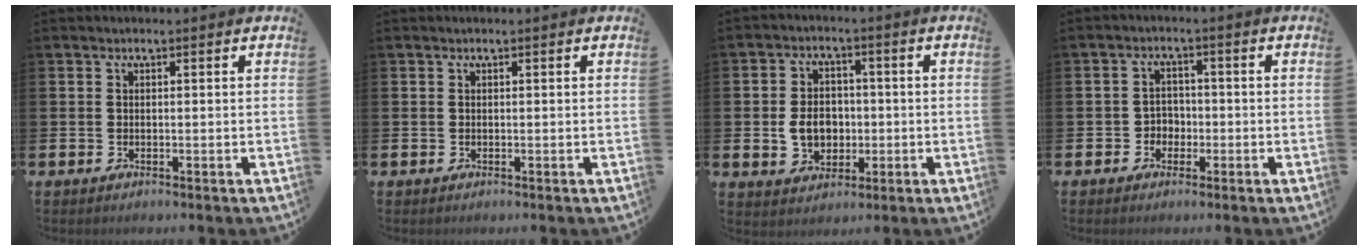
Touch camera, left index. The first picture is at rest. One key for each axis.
{"total": 0.0}
{"total": 5.5, "fx": -0.6, "fy": 4.5, "fz": 3.2, "tx": -0.050, "ty": 0.005, "tz": -0.016}
{"total": 2.6, "fx": -1.2, "fy": 2.2, "fz": 0.6, "tx": -0.017, "ty": 0.006, "tz": -0.030}